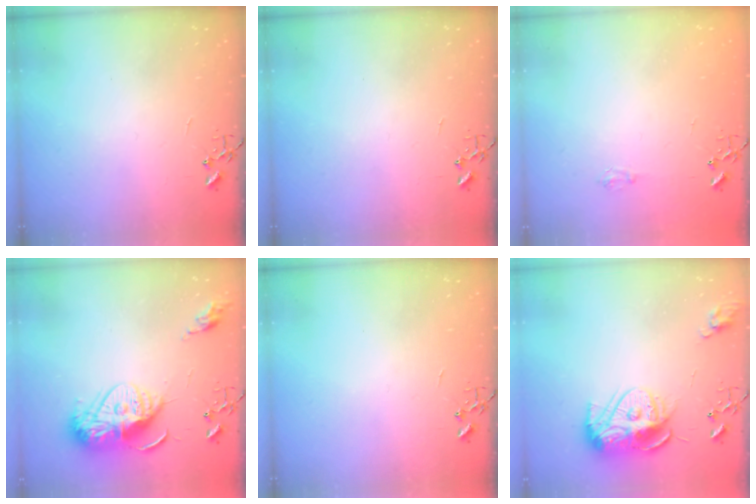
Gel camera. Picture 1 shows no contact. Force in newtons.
{"total": 0.0}
{"total": 3.8, "press": 3.8, "slide": 0.5}
{"total": 15.5, "press": 15.4, "slide": 1.4}
{"total": 0.0}
{"total": 13.5, "press": 13.4, "slide": 1.1}